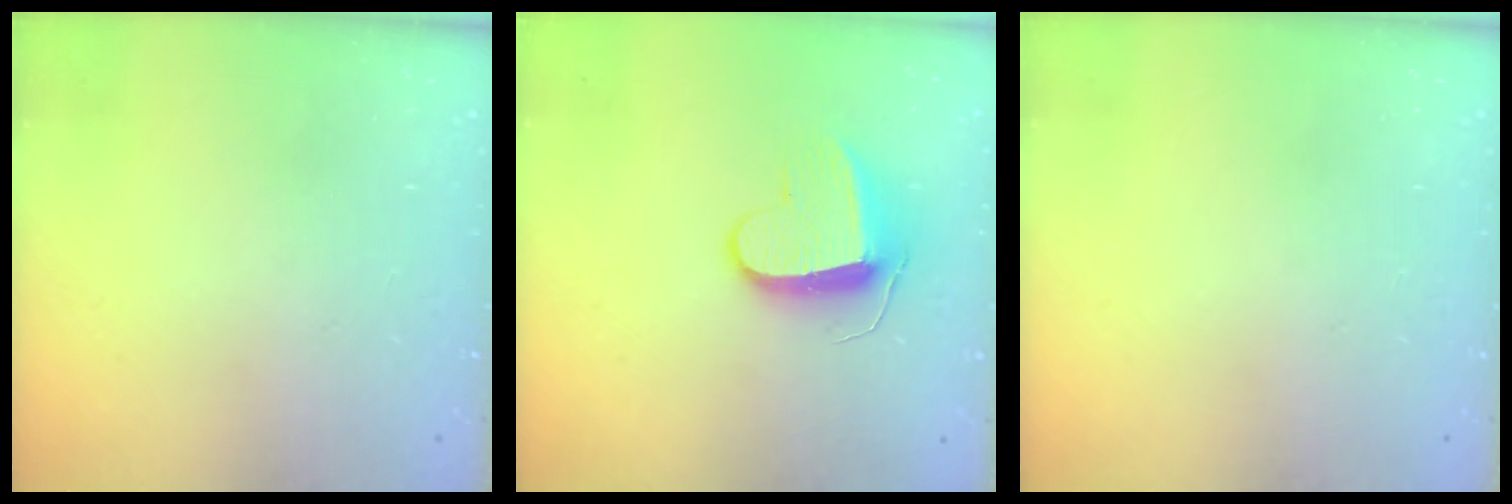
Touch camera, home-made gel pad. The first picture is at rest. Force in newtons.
{"total": 9.0, "press": 9.0, "slide": 0.6}
{"total": 0.0}